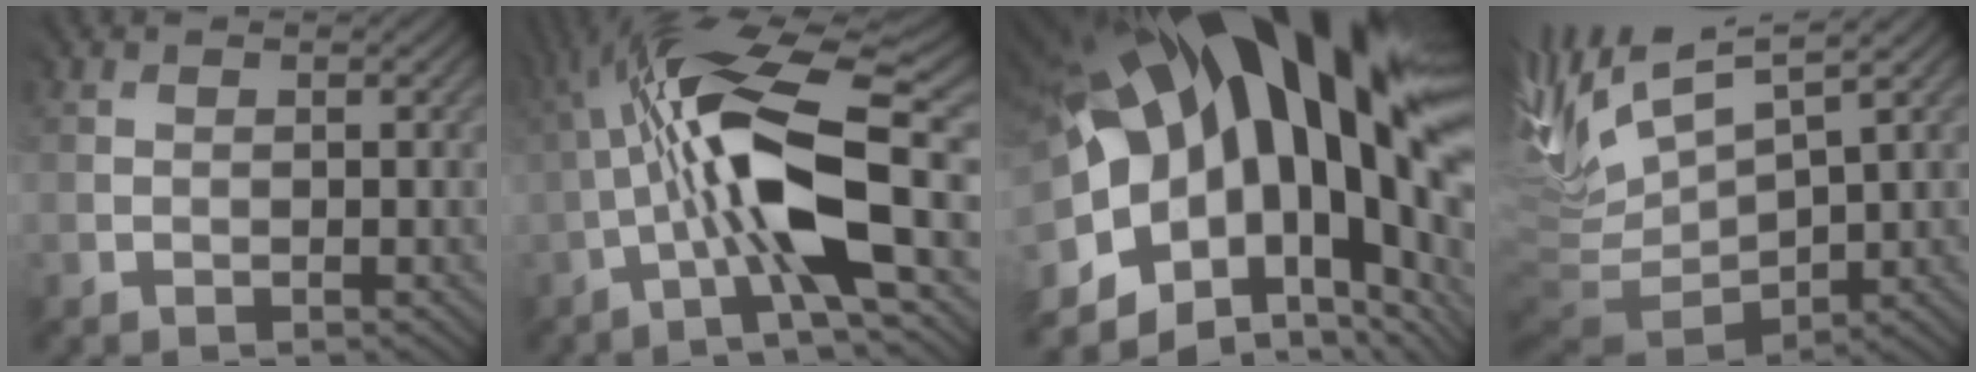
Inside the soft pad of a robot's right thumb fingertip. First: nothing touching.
{"total": 14.4, "force": [-1.7, 3.7, 13.8], "torque": [-0.263, 0.015, -0.034]}
{"total": 20.9, "force": [3.5, 11.3, 17.3], "torque": [-0.291, -0.030, 0.072]}
{"total": 11.2, "force": [3.6, 5.0, 9.4], "torque": [-0.245, 0.010, 0.080]}